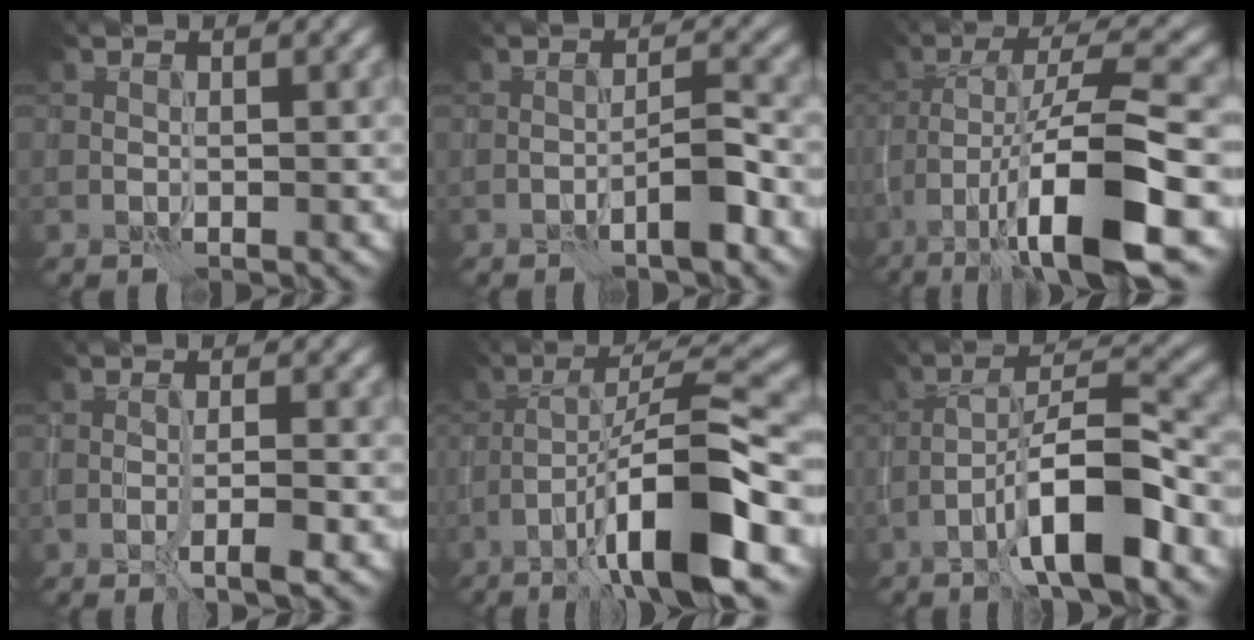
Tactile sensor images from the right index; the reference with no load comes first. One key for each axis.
{"total": 2.7, "fx": -1.6, "fy": 0.3, "fz": 2.1, "tx": -0.032, "ty": 0.015, "tz": -0.031}
{"total": 12.0, "fx": -5.8, "fy": 2.8, "fz": 10.2, "tx": -0.183, "ty": 0.007, "tz": -0.094}
{"total": 2.5, "fx": -1.3, "fy": 0.2, "fz": 2.2, "tx": -0.034, "ty": 0.006, "tz": -0.025}
{"total": 10.9, "fx": -4.8, "fy": 1.9, "fz": 9.6, "tx": -0.145, "ty": 0.023, "tz": -0.082}
{"total": 8.7, "fx": -4.2, "fy": 1.9, "fz": 7.4, "tx": -0.117, "ty": 0.022, "tz": -0.075}